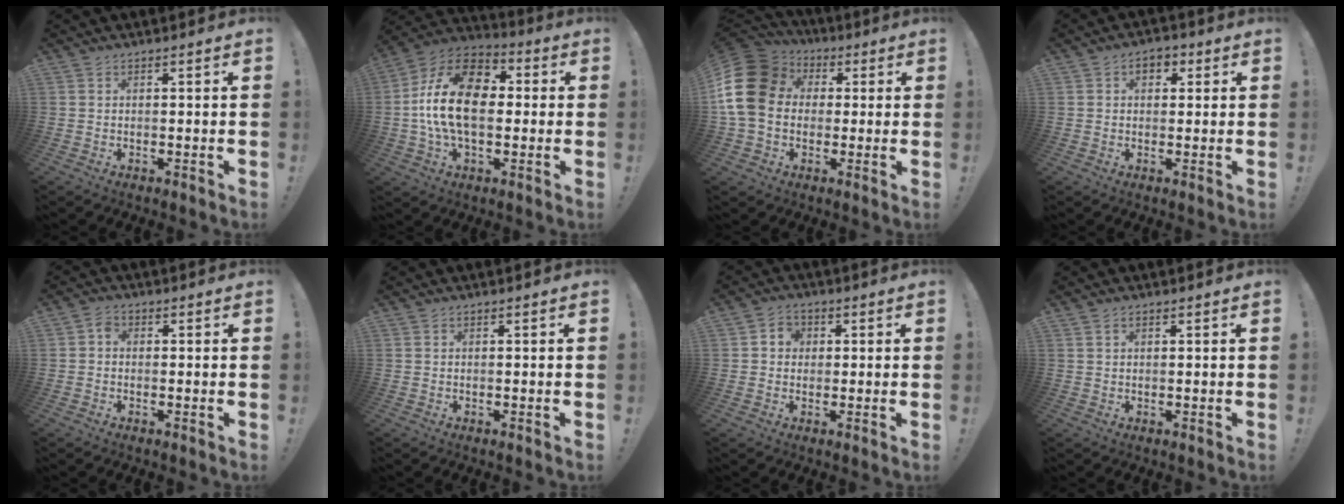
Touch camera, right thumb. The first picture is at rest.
{"total": 20.2, "force": [0.7, 12.4, 15.9], "torque": [-0.291, 0.026, 0.015]}
{"total": 17.7, "force": [2.1, 14.2, 10.5], "torque": [-0.194, 0.008, 0.041]}
{"total": 4.3, "force": [1.2, 3.0, 2.9], "torque": [-0.036, 0.006, 0.019]}
{"total": 2.0, "force": [-0.5, 1.5, 1.3], "torque": [-0.026, 0.009, -0.010]}
{"total": 0.0}
{"total": 4.1, "force": [0.3, 3.8, 1.5], "torque": [-0.024, 0.009, 0.005]}
{"total": 1.1, "force": [0.6, 0.7, 0.7], "torque": [-0.012, 0.001, 0.011]}